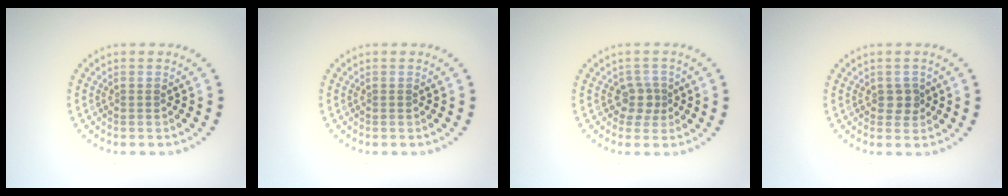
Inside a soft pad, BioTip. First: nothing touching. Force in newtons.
{"total": 0.0}
{"total": 1.9, "press": 1.5, "slide": 1.2}
{"total": 1.3, "press": 1.3, "slide": 0.3}